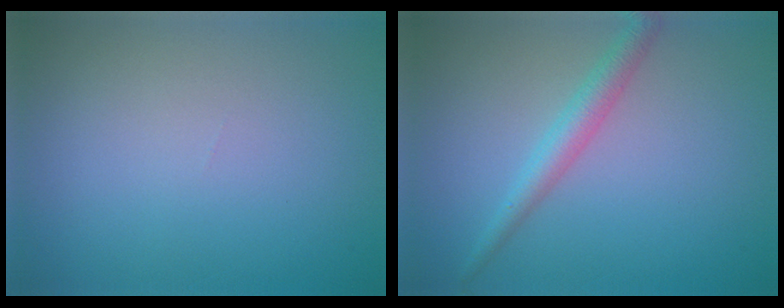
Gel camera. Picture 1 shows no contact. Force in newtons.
{"total": 2.6, "press": 2.5, "slide": 0.1}